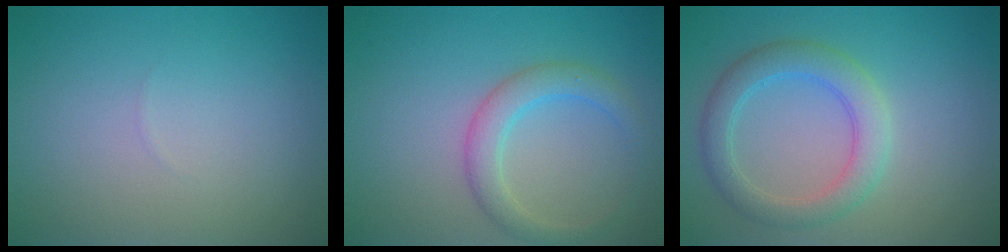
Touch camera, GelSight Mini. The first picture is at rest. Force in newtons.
{"total": 3.0, "press": 3.0, "slide": 0.1}
{"total": 3.0, "press": 3.0, "slide": 0.2}